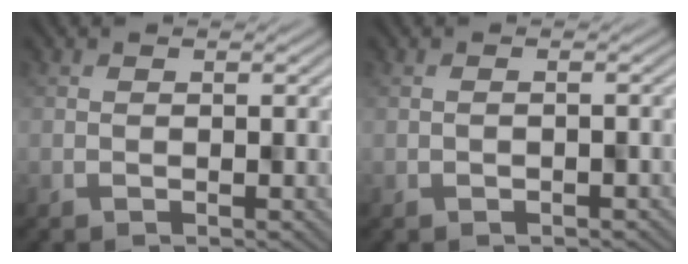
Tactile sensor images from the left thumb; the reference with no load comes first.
{"total": 0.5, "force": [-0.5, -0.1, -0.2], "torque": [0.004, 0.005, -0.009]}